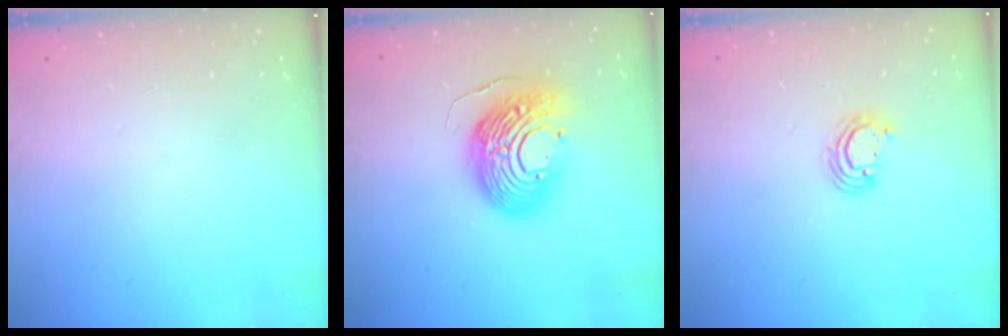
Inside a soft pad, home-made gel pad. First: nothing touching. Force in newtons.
{"total": 17.0, "press": 16.9, "slide": 1.5}
{"total": 3.5, "press": 3.5, "slide": 0.3}